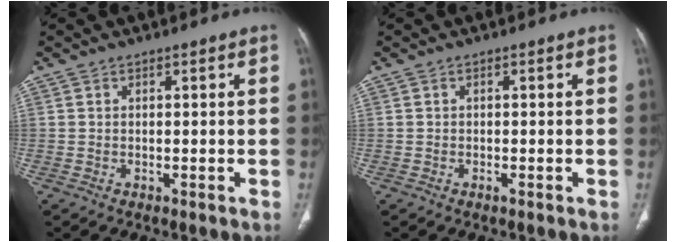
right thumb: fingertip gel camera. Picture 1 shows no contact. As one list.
[{"total": 0.6, "force": [-0.3, 0.2, 0.5], "torque": [-0.007, 0.000, -0.006]}]